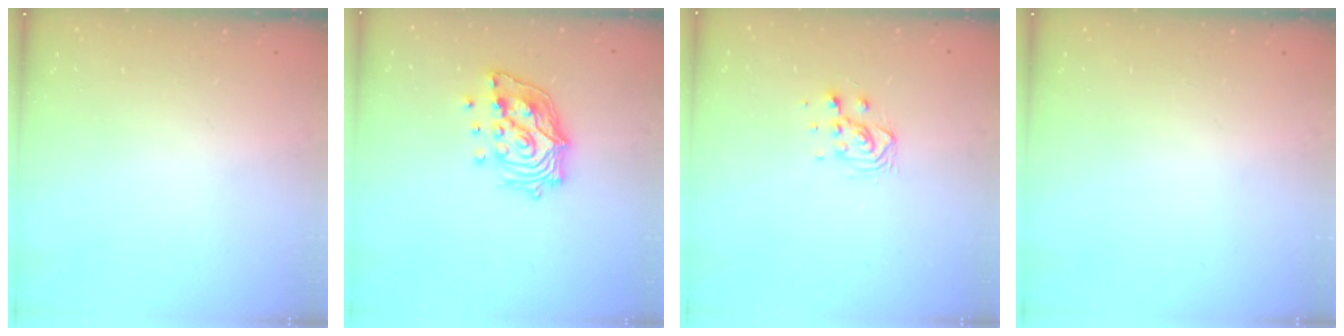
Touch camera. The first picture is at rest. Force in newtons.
{"total": 13.9, "press": 13.7, "slide": 2.2}
{"total": 6.6, "press": 6.5, "slide": 1.0}
{"total": 0.0}